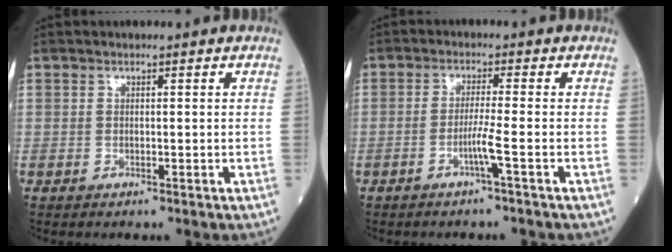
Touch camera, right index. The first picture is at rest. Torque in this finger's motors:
{"motor_torque": [-0.10, -0.12, -0.01, 0.01]}